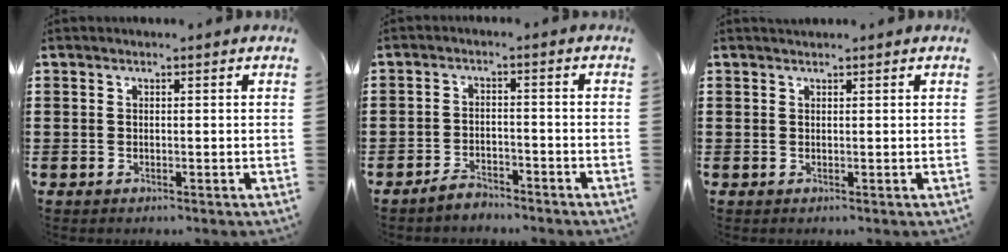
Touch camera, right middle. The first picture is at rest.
{"total": 2.8, "force": [-2.7, 0.6, 0.4], "torque": [-0.013, 0.005, -0.056]}
{"total": 0.7, "force": [0.7, 0.0, -0.1], "torque": [-0.001, -0.002, 0.014]}